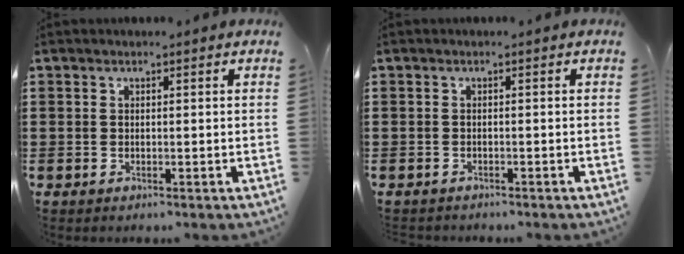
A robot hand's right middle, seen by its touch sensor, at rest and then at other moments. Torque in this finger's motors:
{"motor_torque": [0.55, -0.08, 0.67, 0.09]}